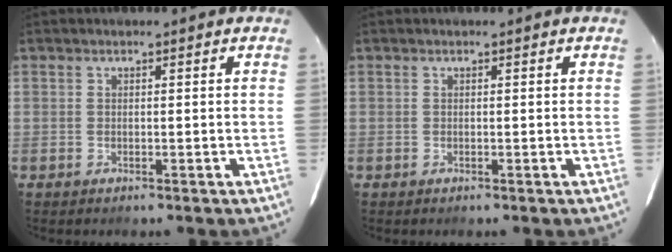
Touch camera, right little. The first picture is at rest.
{"total": 0.0}